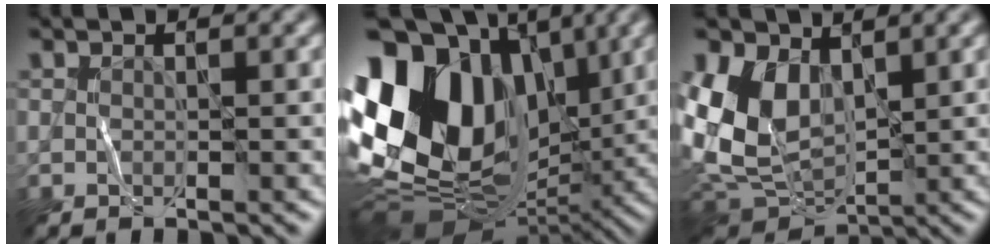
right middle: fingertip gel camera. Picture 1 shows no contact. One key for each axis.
{"total": 17.4, "fx": 2.0, "fy": 12.9, "fz": 11.5, "tx": -0.237, "ty": 0.020, "tz": 0.030}
{"total": 8.6, "fx": 1.9, "fy": 5.8, "fz": 6.1, "tx": -0.141, "ty": -0.013, "tz": 0.032}